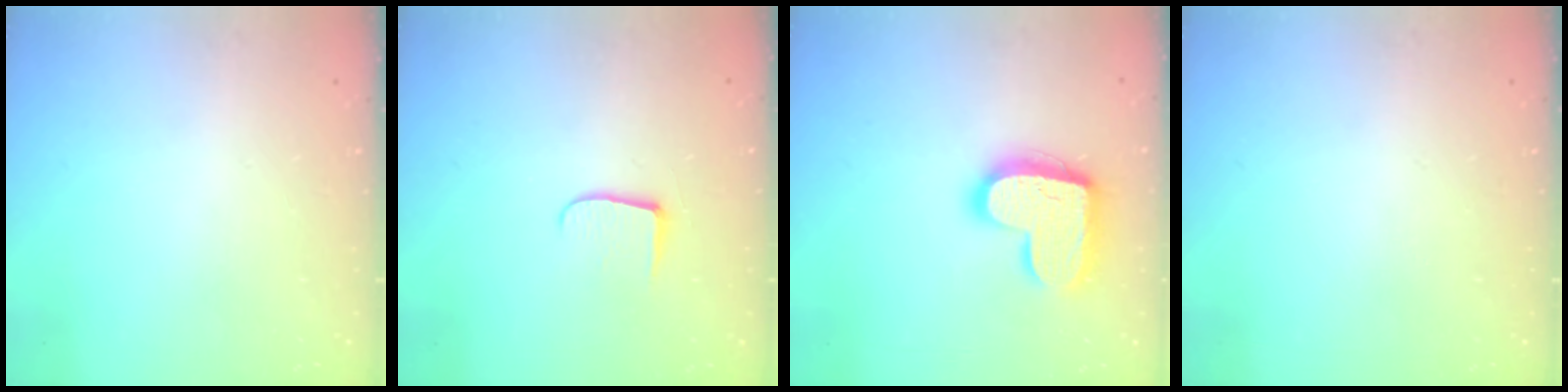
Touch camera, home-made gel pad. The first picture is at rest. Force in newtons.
{"total": 7.4, "press": 7.4, "slide": 0.6}
{"total": 17.3, "press": 17.3, "slide": 1.1}
{"total": 0.0}